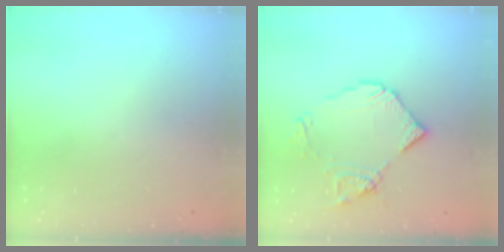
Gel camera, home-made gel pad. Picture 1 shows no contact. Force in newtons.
{"total": 13.2, "press": 13.1, "slide": 1.5}